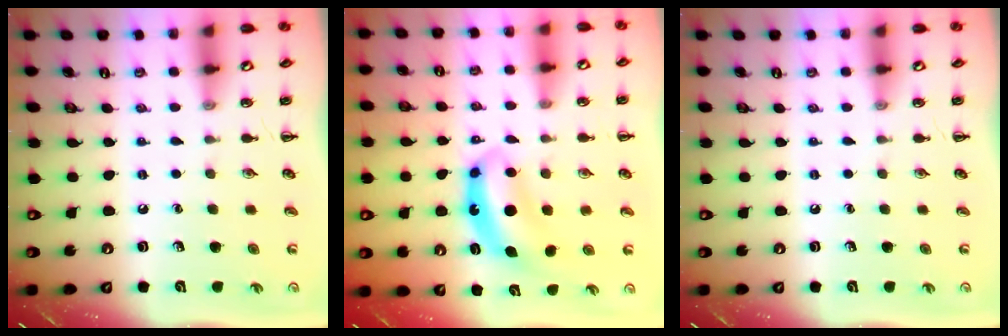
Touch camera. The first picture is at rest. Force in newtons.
{"total": 7.6, "press": 7.5, "slide": 1.3}
{"total": 0.0}